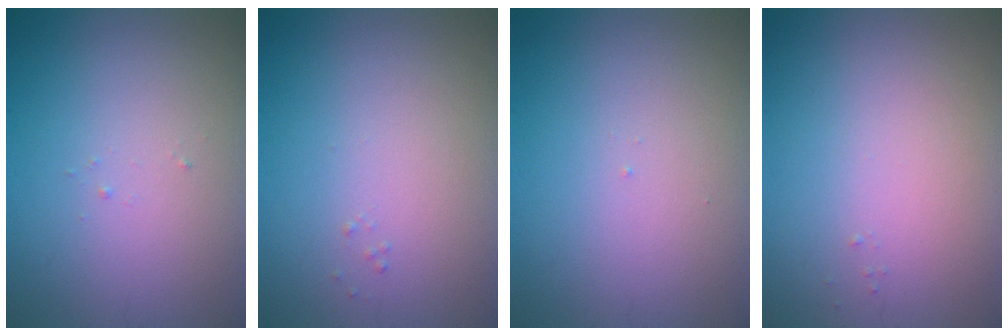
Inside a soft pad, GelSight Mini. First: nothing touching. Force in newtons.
{"total": 0.0}
{"total": 0.0}
{"total": 0.0}